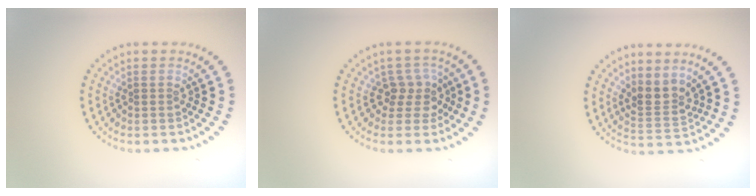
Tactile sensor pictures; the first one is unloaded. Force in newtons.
{"total": 2.5, "press": 2.0, "slide": 1.6}
{"total": 2.6, "press": 1.9, "slide": 1.8}